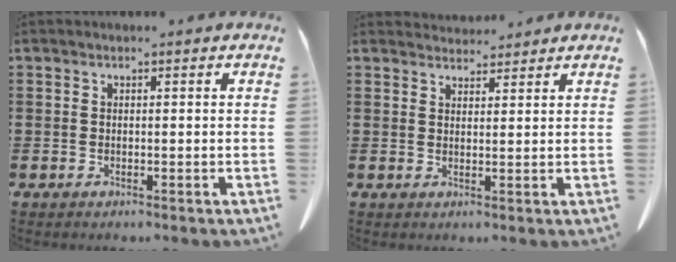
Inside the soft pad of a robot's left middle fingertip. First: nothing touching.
{"total": 2.7, "force": [2.7, 0.5, 0.0], "torque": [0.001, -0.009, 0.049]}